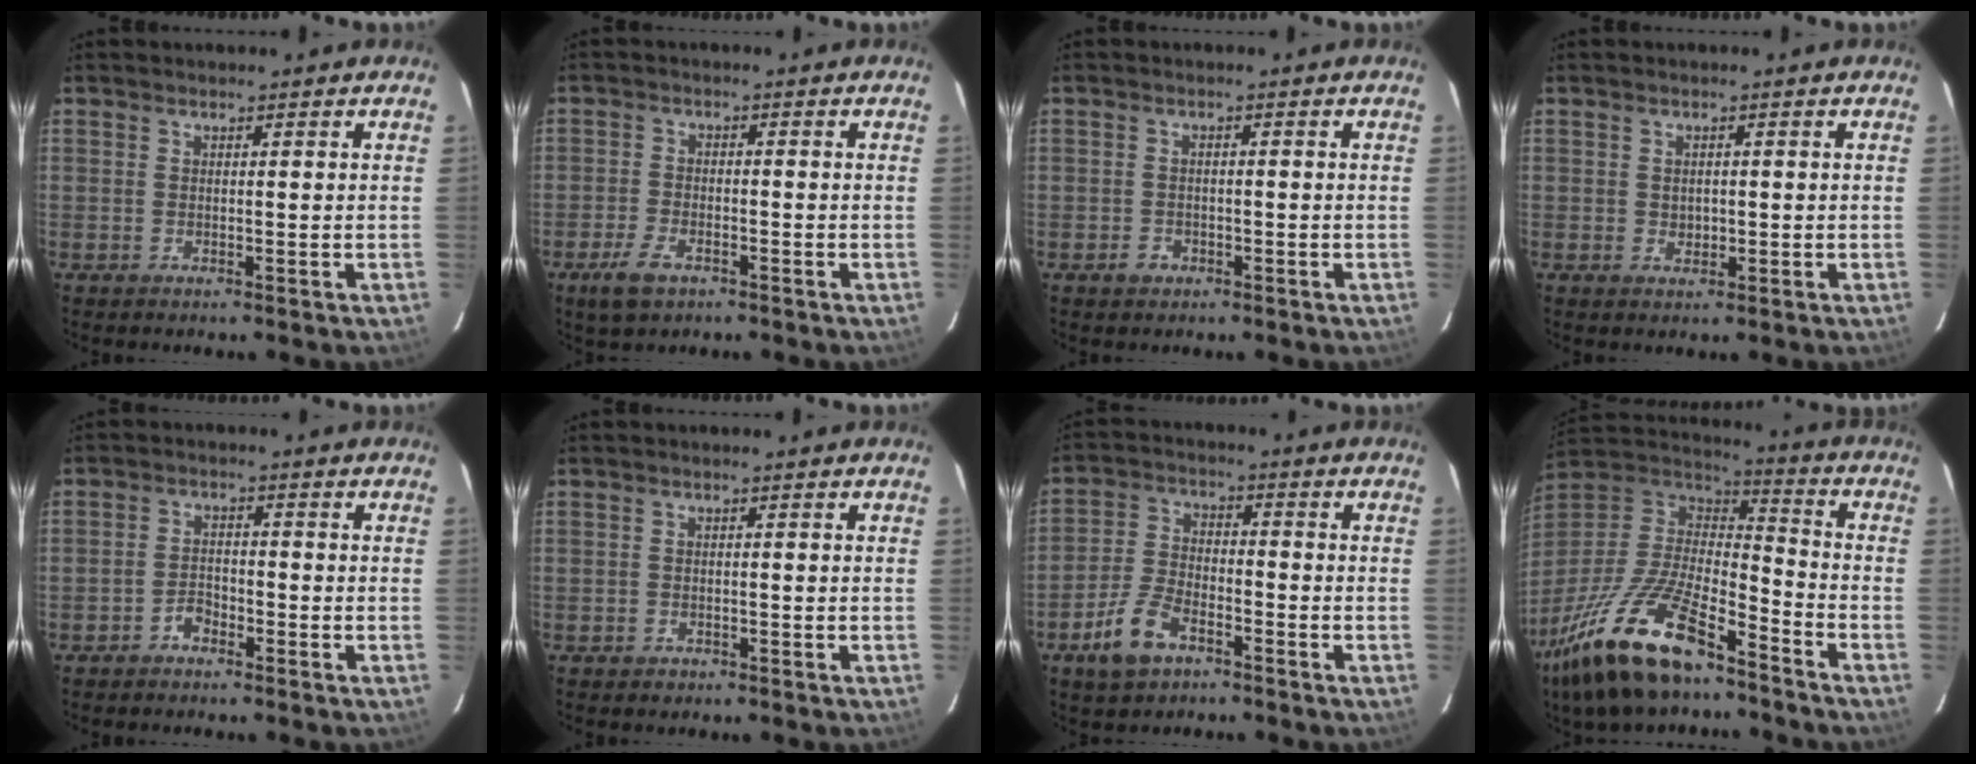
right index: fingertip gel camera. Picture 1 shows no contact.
{"total": 5.7, "force": [-3.6, 2.8, 3.4], "torque": [-0.090, -0.007, -0.064]}
{"total": 2.1, "force": [-1.2, 1.7, 0.5], "torque": [-0.010, 0.003, -0.018]}
{"total": 1.8, "force": [-0.1, 1.6, 0.8], "torque": [-0.010, 0.001, 0.002]}
{"total": 2.8, "force": [-2.2, 1.5, 1.0], "torque": [-0.025, 0.009, -0.036]}
{"total": 1.5, "force": [-0.9, 1.1, 0.1], "torque": [-0.005, 0.003, -0.012]}
{"total": 8.6, "force": [-5.4, 4.2, 5.2], "torque": [-0.119, 0.003, -0.102]}
{"total": 24.3, "force": [-16.5, 8.5, 15.7], "torque": [-0.325, -0.031, -0.292]}